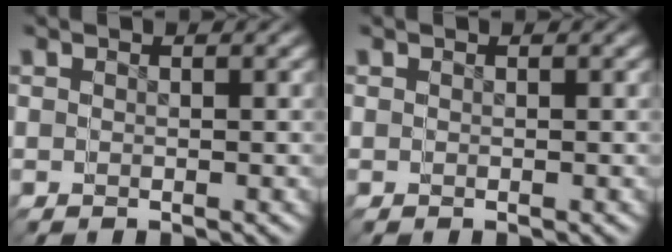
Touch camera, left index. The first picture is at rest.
{"total": 0.0}